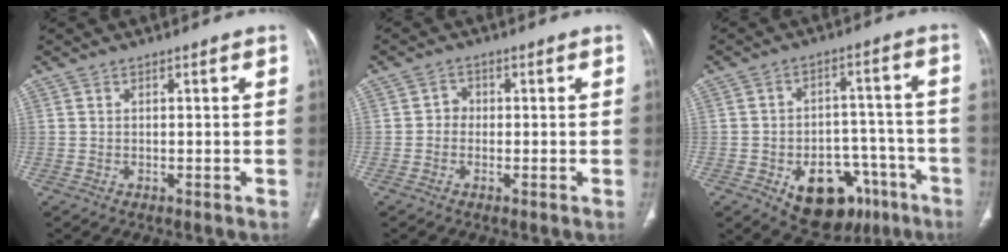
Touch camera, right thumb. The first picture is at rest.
{"total": 1.9, "force": [-0.3, 1.7, 0.8], "torque": [0.002, 0.008, -0.013]}
{"total": 16.6, "force": [-8.3, 10.7, 9.6], "torque": [-0.091, 0.055, -0.106]}